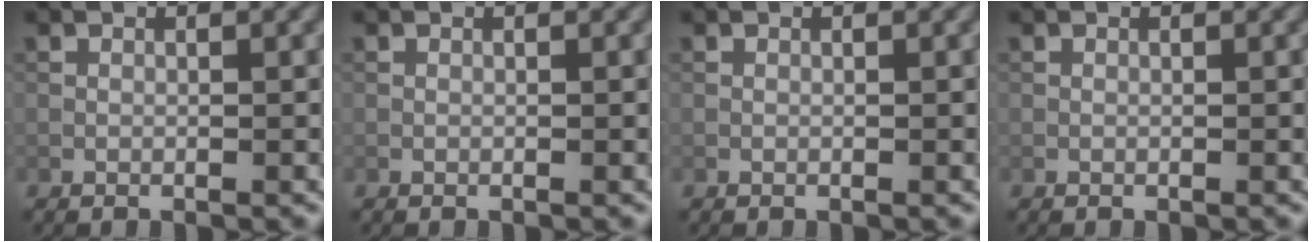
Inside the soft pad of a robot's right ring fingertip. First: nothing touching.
{"total": 0.0}
{"total": 0.0}
{"total": 0.0}